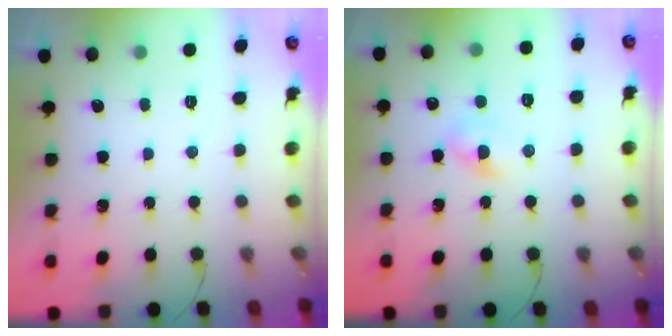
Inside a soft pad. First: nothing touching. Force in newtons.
{"total": 3.3, "press": 3.1, "slide": 1.3}